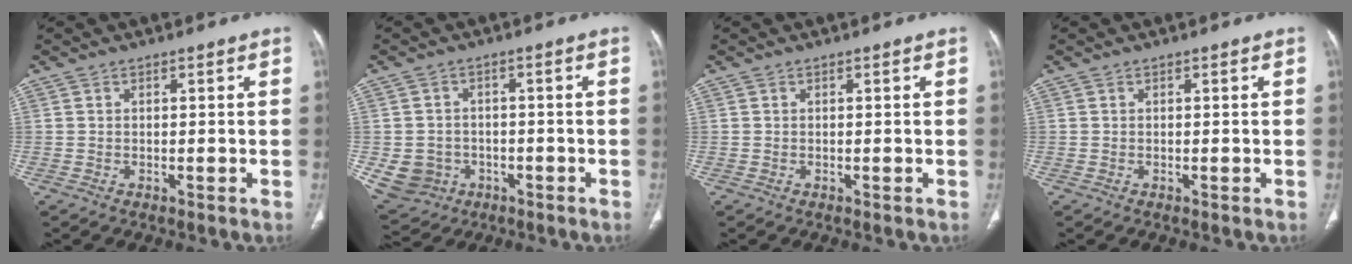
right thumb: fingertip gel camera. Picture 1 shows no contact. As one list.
[{"total": 7.5, "force": [-2.0, 6.9, 2.2], "torque": [-0.039, 0.015, -0.020]}, {"total": 0.0}, {"total": 0.0}]